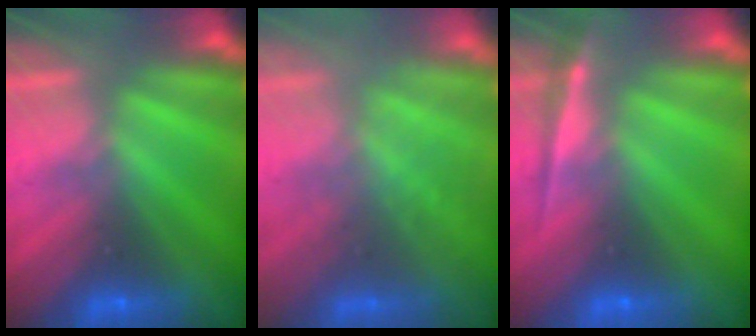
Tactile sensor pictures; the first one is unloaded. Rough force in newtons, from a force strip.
{"total": 3.3}
{"total": 1.9}